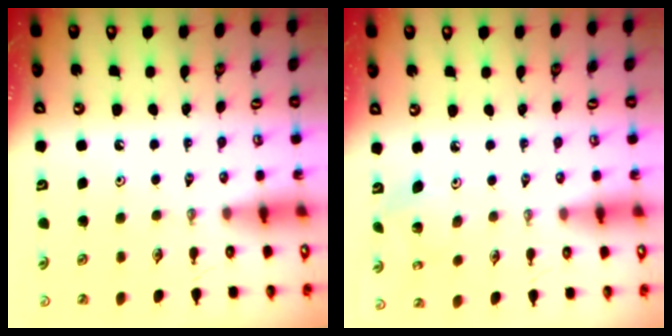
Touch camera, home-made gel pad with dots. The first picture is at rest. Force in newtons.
{"total": 2.9, "press": 2.9, "slide": 0.3}